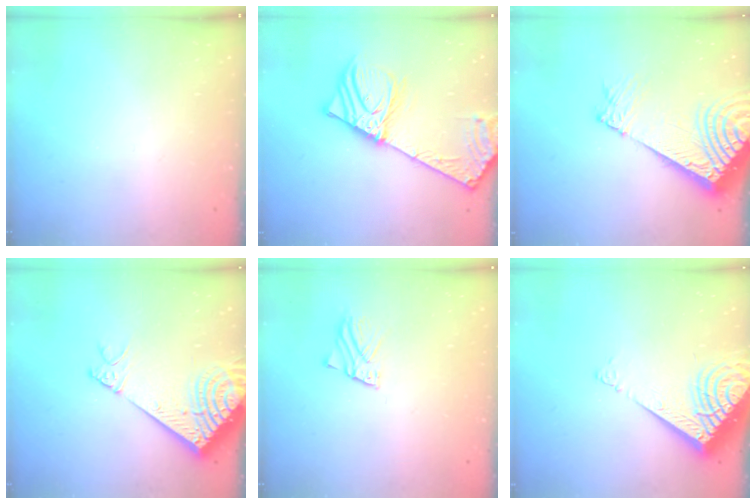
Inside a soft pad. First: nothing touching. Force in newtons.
{"total": 18.5, "press": 18.2, "slide": 3.7}
{"total": 16.3, "press": 16.1, "slide": 3.0}
{"total": 14.7, "press": 14.5, "slide": 2.8}
{"total": 2.7, "press": 2.7, "slide": 0.2}
{"total": 10.7, "press": 10.6, "slide": 1.5}